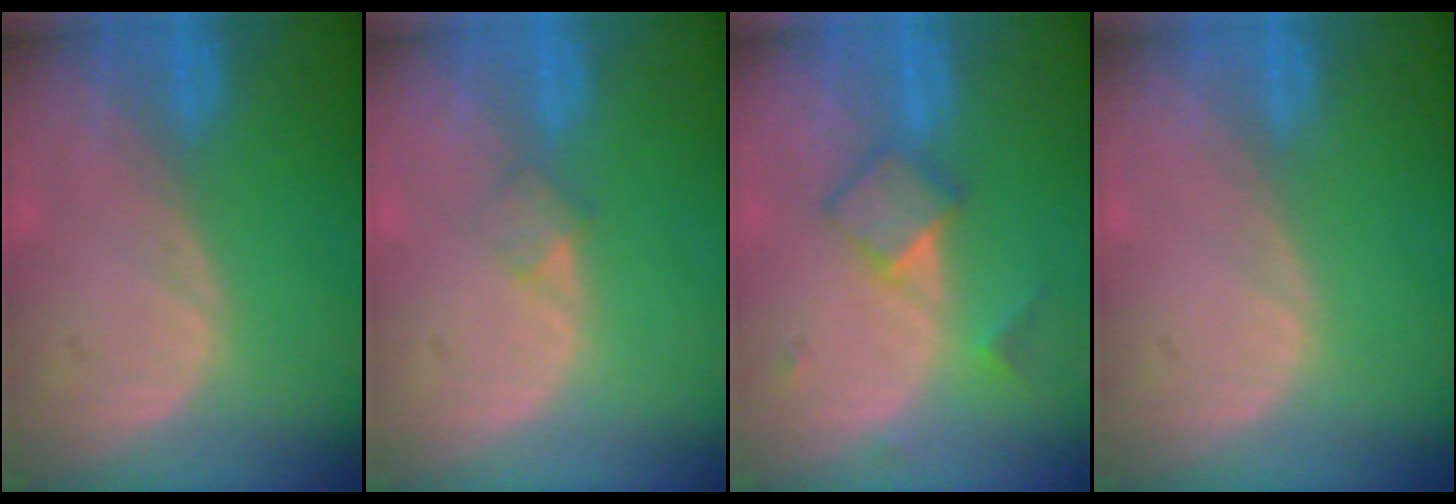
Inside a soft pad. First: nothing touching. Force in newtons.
{"total": 1.8, "press": 1.8, "slide": 0.2}
{"total": 4.9, "press": 4.7, "slide": 1.4}
{"total": 0.0}